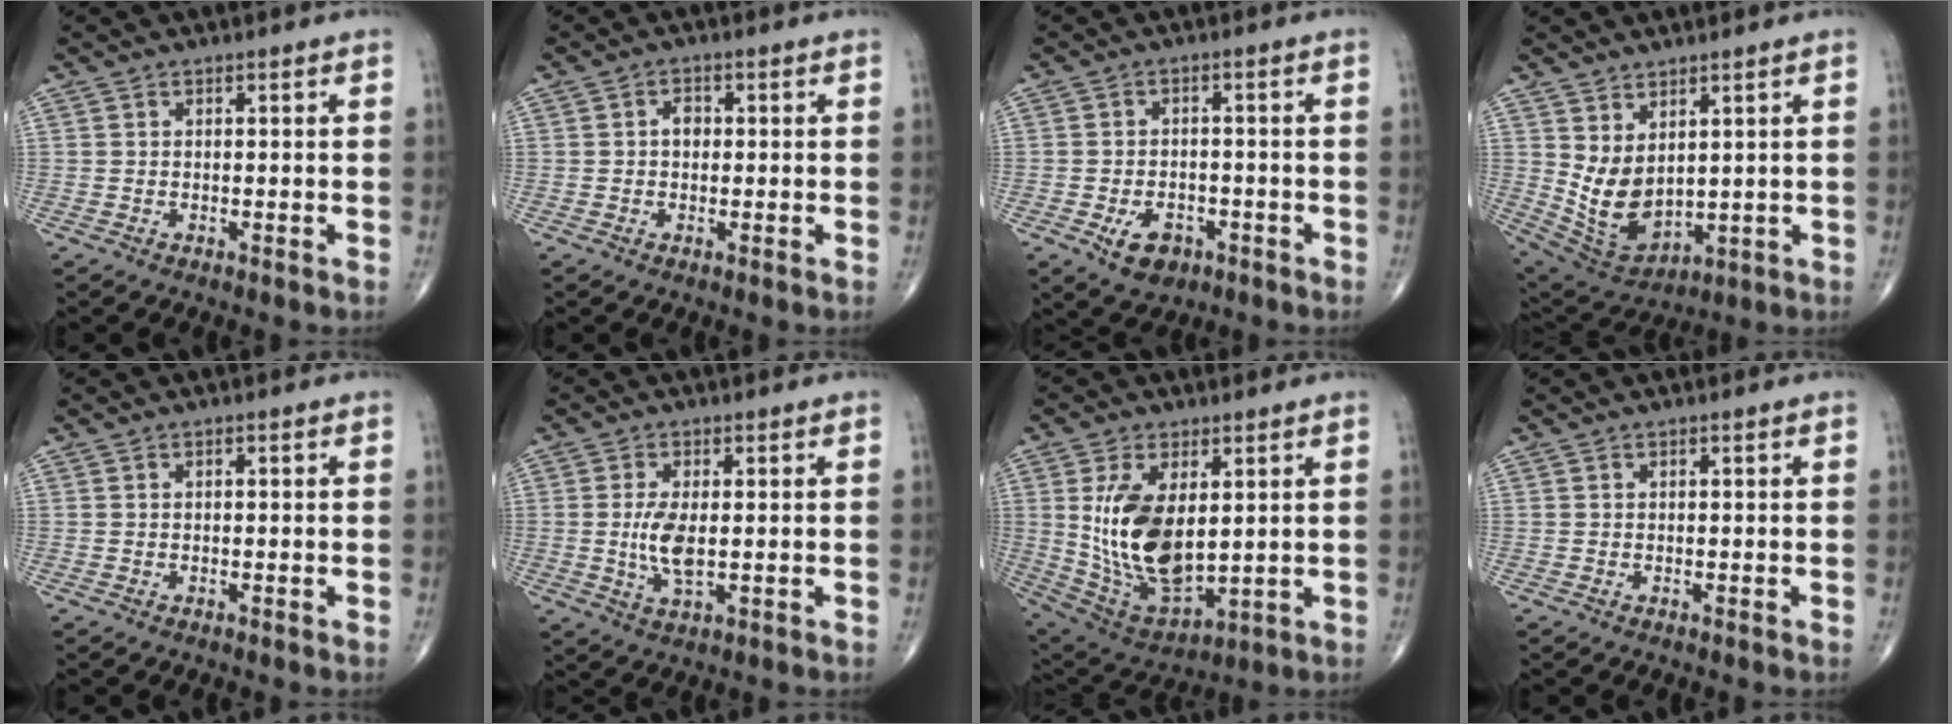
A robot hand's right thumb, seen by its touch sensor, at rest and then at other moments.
{"total": 2.2, "force": [0.1, 1.7, 1.5], "torque": [-0.014, 0.005, 0.000]}
{"total": 6.1, "force": [-2.8, 4.0, 3.6], "torque": [-0.046, 0.012, -0.041]}
{"total": 9.8, "force": [2.4, 5.7, 7.6], "torque": [-0.126, -0.027, 0.073]}
{"total": 0.0}
{"total": 5.8, "force": [-0.1, 2.4, 5.3], "torque": [-0.111, -0.011, 0.000]}
{"total": 16.4, "force": [2.3, 8.6, 13.8], "torque": [-0.250, -0.020, 0.067]}
{"total": 0.0}